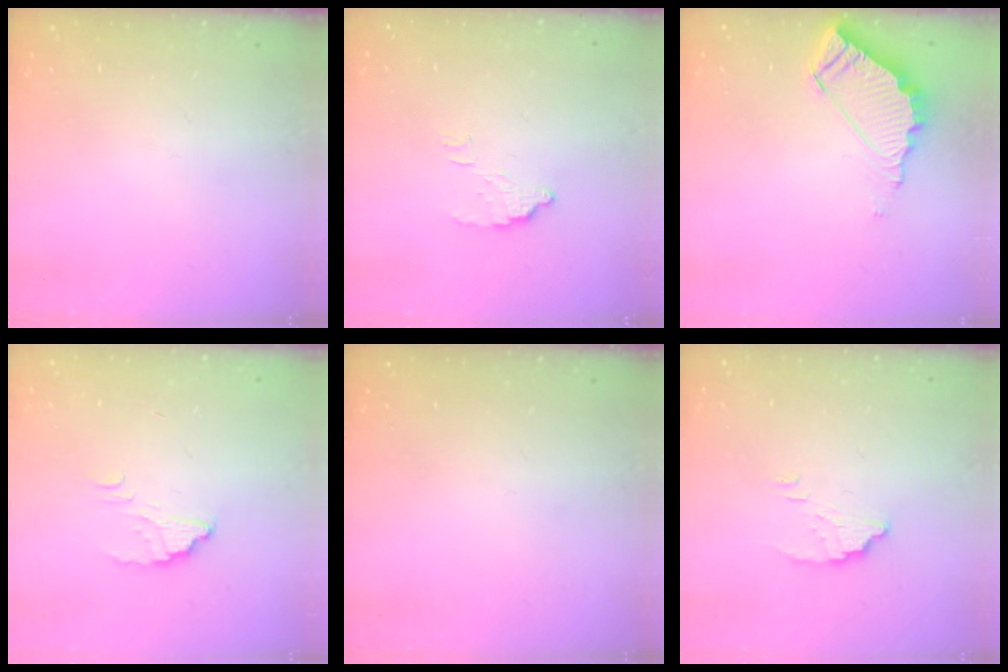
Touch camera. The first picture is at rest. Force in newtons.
{"total": 4.8, "press": 4.8, "slide": 0.3}
{"total": 8.1, "press": 8.1, "slide": 0.5}
{"total": 2.2, "press": 2.2, "slide": 0.1}
{"total": 0.0}
{"total": 3.1, "press": 3.1, "slide": 0.4}